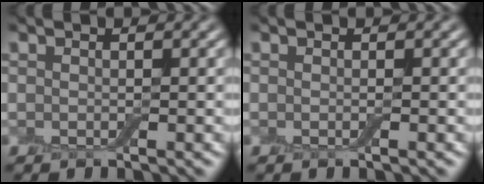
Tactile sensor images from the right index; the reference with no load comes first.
{"total": 0.0}